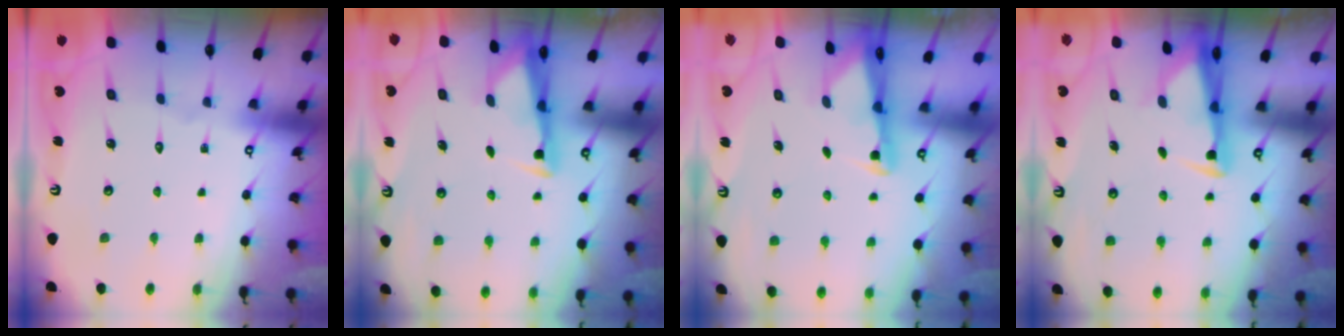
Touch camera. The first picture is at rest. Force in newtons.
{"total": 2.9, "press": 2.7, "slide": 0.8}
{"total": 2.0, "press": 2.0, "slide": 0.3}
{"total": 2.8, "press": 2.7, "slide": 0.9}